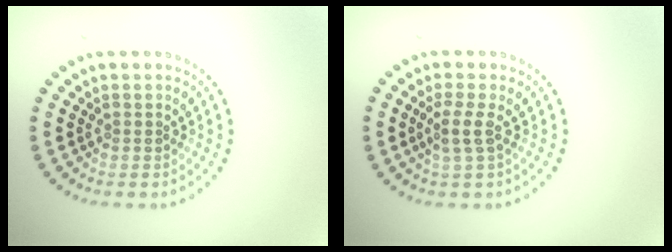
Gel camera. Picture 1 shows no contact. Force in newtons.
{"total": 1.8, "press": 1.4, "slide": 1.1}